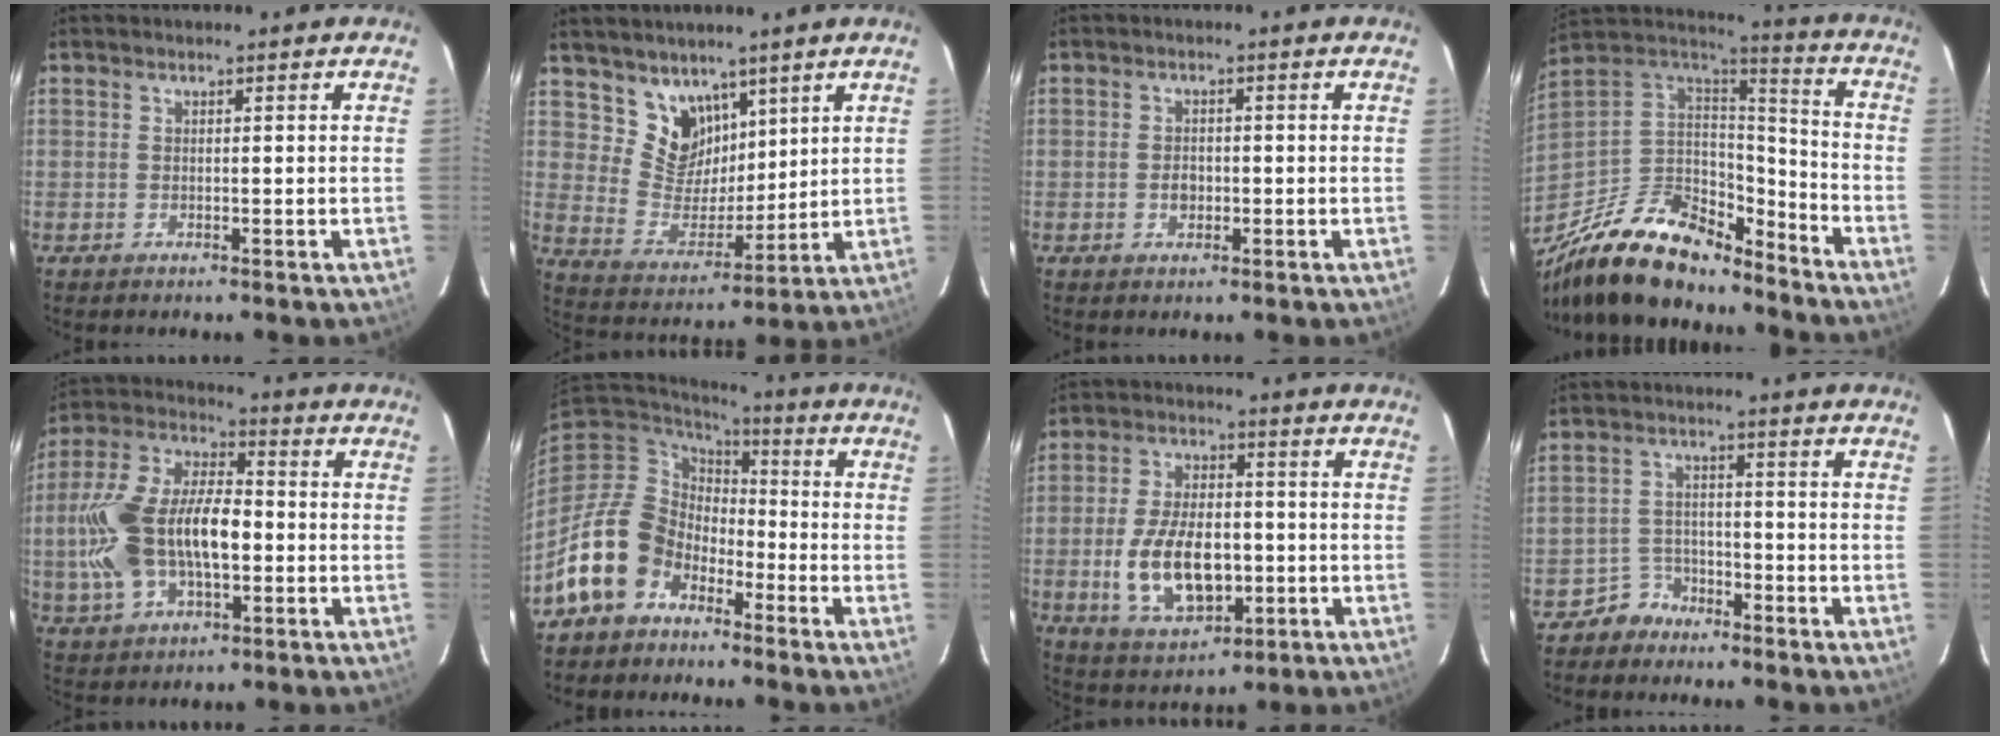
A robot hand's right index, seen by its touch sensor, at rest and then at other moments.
{"total": 9.6, "force": [6.5, 6.6, 2.6], "torque": [-0.044, -0.004, 0.137]}
{"total": 2.5, "force": [-0.6, 1.9, 1.5], "torque": [-0.027, 0.003, -0.009]}
{"total": 24.3, "force": [-18.5, 9.7, 12.3], "torque": [-0.259, -0.010, -0.313]}
{"total": 18.6, "force": [-2.2, 9.7, 15.8], "torque": [-0.335, 0.010, -0.036]}
{"total": 12.3, "force": [-7.8, 8.7, 3.6], "torque": [-0.092, 0.022, -0.143]}
{"total": 14.3, "force": [-2.9, 7.8, 11.6], "torque": [-0.234, -0.004, -0.034]}
{"total": 4.4, "force": [-3.5, 2.7, -0.3], "torque": [-0.002, 0.021, -0.065]}